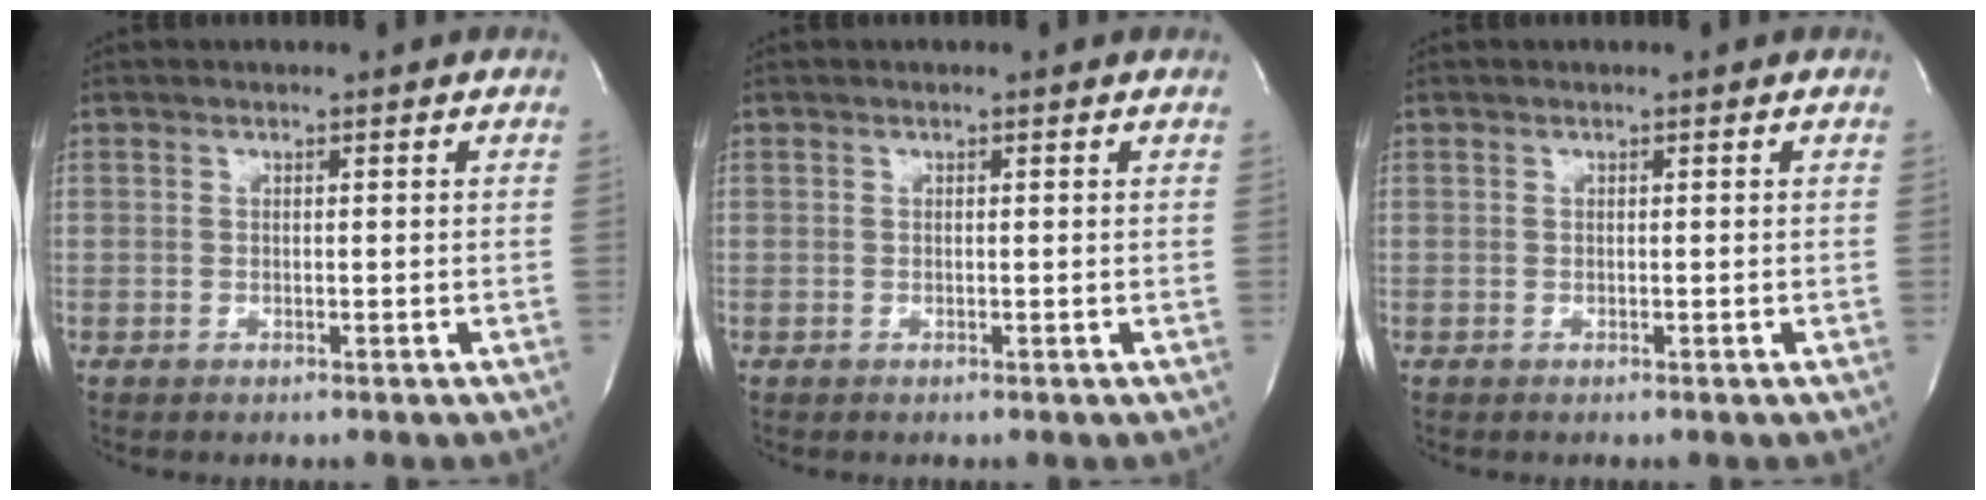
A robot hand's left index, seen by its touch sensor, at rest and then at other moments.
{"total": 0.0}
{"total": 0.0}